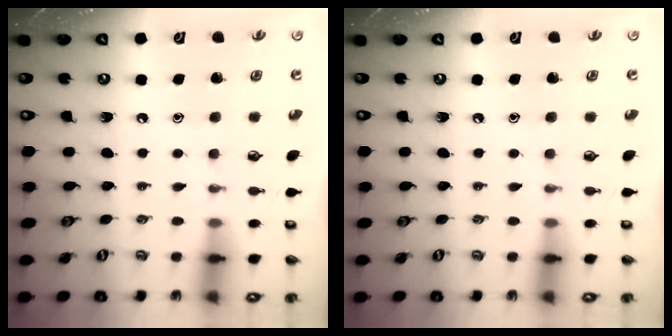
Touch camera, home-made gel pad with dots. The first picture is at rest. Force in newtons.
{"total": 0.0}